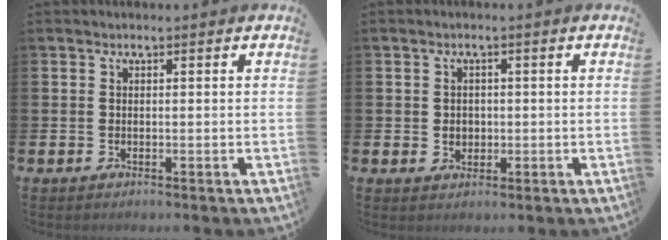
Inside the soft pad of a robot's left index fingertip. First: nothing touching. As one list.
[{"total": 1.8, "force": [0.2, 1.7, 0.7], "torque": [0.005, 0.000, -0.004]}]